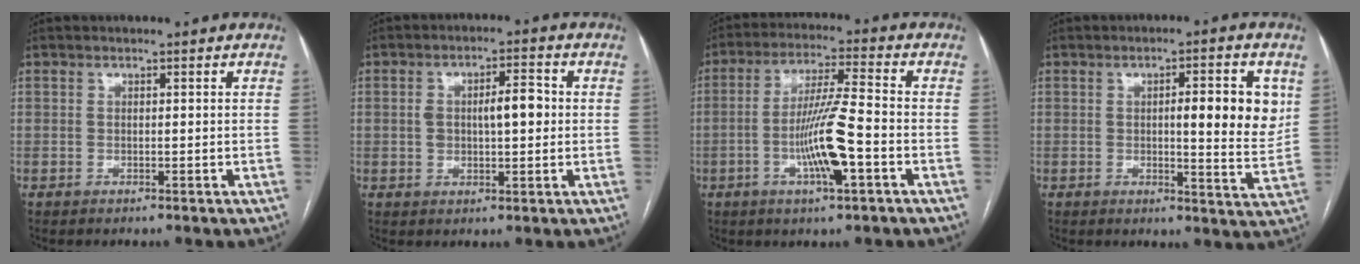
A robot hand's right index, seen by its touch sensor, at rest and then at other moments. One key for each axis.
{"total": 6.4, "fx": 0.5, "fy": 2.5, "fz": 5.9, "tx": -0.102, "ty": 0.018, "tz": 0.011}
{"total": 10.6, "fx": -3.3, "fy": 0.5, "fz": 10.1, "tx": -0.192, "ty": -0.004, "tz": -0.062}
{"total": 9.3, "fx": 2.0, "fy": 1.7, "fz": 8.9, "tx": -0.113, "ty": -0.004, "tz": 0.023}